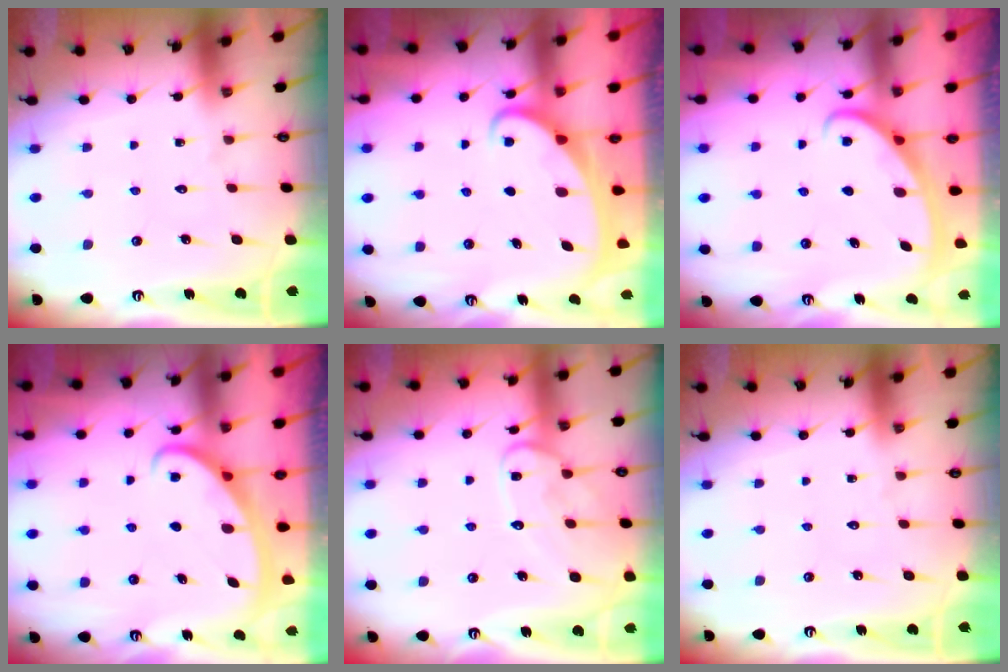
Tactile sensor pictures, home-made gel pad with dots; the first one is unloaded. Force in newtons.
{"total": 1.9, "press": 1.9, "slide": 0.3}
{"total": 2.7, "press": 2.7, "slide": 0.3}
{"total": 2.6, "press": 2.6, "slide": 0.4}
{"total": 11.9, "press": 11.9, "slide": 0.8}
{"total": 0.0}